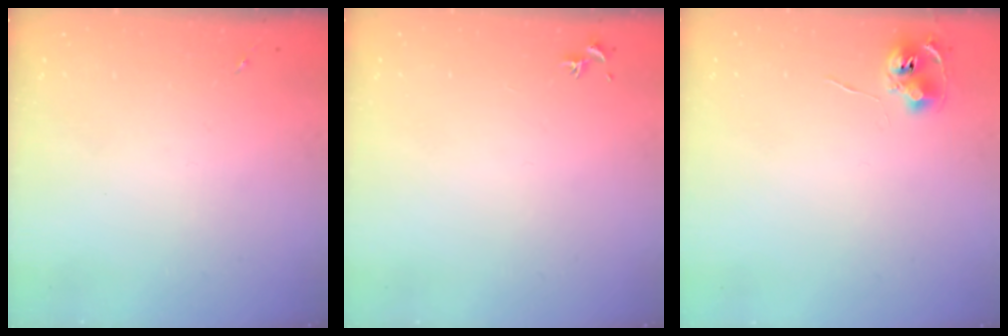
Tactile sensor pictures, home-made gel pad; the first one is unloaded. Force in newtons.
{"total": 0.8, "press": 0.7, "slide": 0.3}
{"total": 7.5, "press": 7.5, "slide": 0.5}